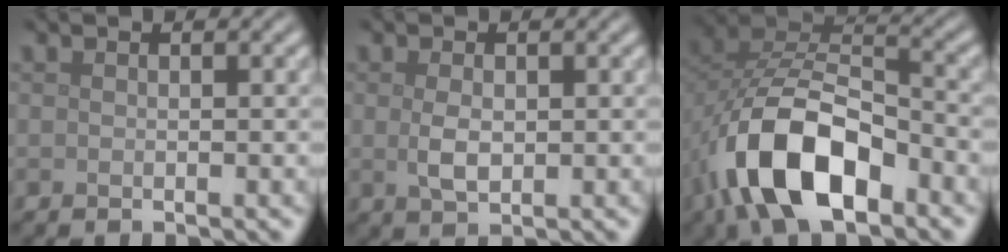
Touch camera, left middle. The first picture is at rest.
{"total": 2.1, "force": [0.1, 1.2, 1.8], "torque": [-0.042, -0.003, 0.004]}
{"total": 11.1, "force": [-5.1, 5.9, 7.9], "torque": [-0.158, 0.002, -0.094]}